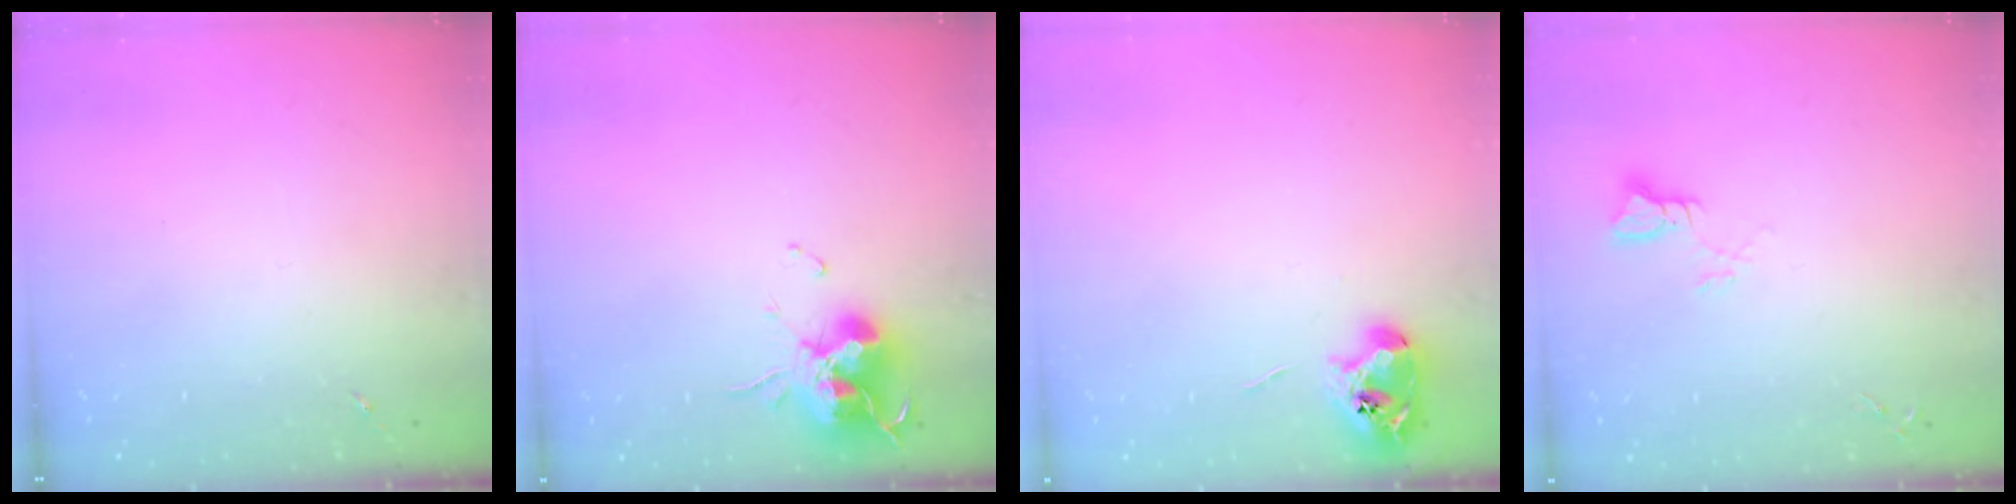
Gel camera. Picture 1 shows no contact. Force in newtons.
{"total": 15.2, "press": 15.1, "slide": 2.0}
{"total": 8.7, "press": 8.6, "slide": 0.8}
{"total": 3.3, "press": 3.3, "slide": 0.3}